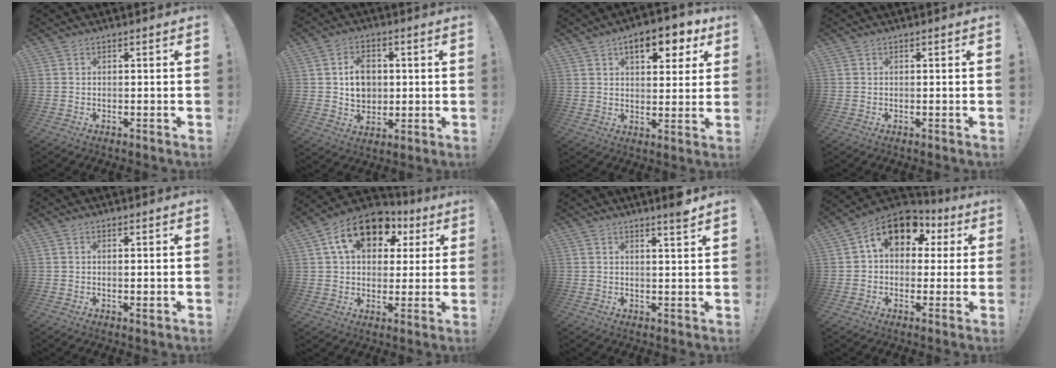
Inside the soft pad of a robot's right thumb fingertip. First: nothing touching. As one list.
[{"total": 9.1, "force": [1.3, 7.5, 5.0], "torque": [-0.071, 0.002, 0.026]}, {"total": 10.7, "force": [5.4, 4.8, 7.8], "torque": [-0.100, -0.023, 0.089]}, {"total": 0.0}, {"total": 1.3, "force": [0.6, 0.2, 1.2], "torque": [-0.012, -0.006, 0.008]}, {"total": 17.2, "force": [7.7, 11.4, 10.3], "torque": [-0.155, -0.024, 0.137]}, {"total": 4.1, "force": [3.0, -0.5, 2.7], "torque": [-0.029, -0.027, 0.045]}, {"total": 14.9, "force": [6.1, 10.0, 9.2], "torque": [-0.140, -0.014, 0.113]}]